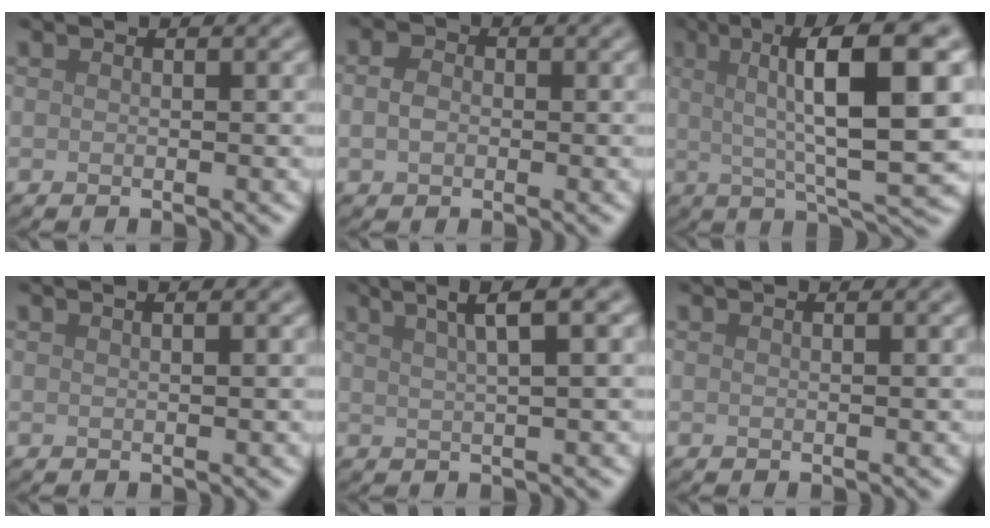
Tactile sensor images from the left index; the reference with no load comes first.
{"total": 2.0, "force": [0.0, 1.5, 1.2], "torque": [-0.026, 0.002, -0.006]}
{"total": 12.1, "force": [2.9, 2.7, 11.5], "torque": [-0.150, 0.015, 0.043]}
{"total": 1.3, "force": [0.7, 0.4, 1.0], "torque": [-0.008, -0.001, 0.004]}
{"total": 4.4, "force": [2.2, 1.0, 3.7], "torque": [-0.042, 0.017, 0.029]}
{"total": 0.0}